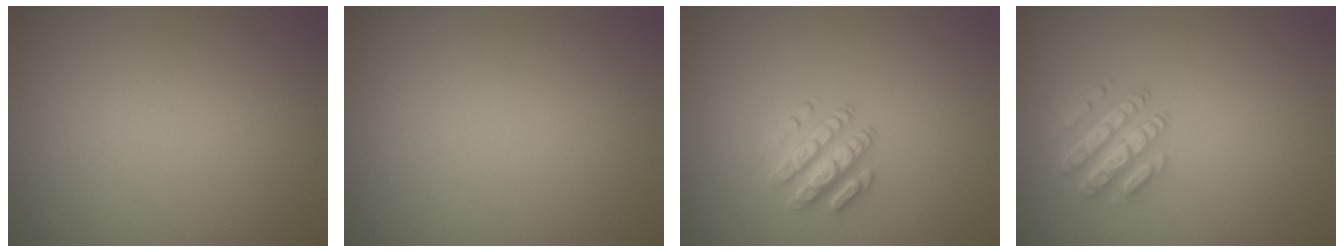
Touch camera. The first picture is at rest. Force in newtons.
{"total": 0.0}
{"total": 2.7, "press": 2.5, "slide": 1.2}
{"total": 2.9, "press": 2.9, "slide": 0.7}